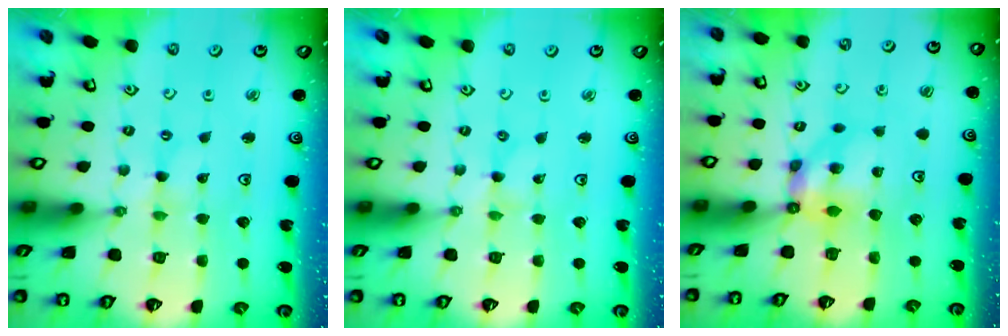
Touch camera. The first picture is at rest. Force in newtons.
{"total": 0.0}
{"total": 6.5, "press": 6.5, "slide": 0.2}